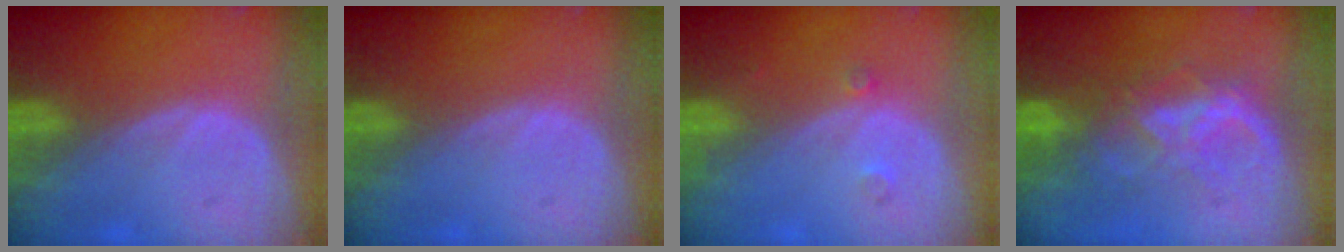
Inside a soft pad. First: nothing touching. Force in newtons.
{"total": 0.0}
{"total": 1.5, "press": 1.2, "slide": 0.8}
{"total": 6.4, "press": 6.4, "slide": 0.8}